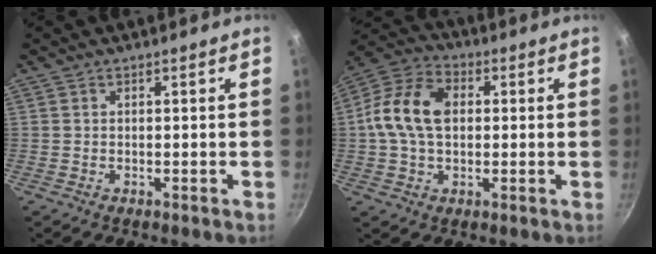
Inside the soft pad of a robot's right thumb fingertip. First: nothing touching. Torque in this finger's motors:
{"motor_torque": [0.51, 0.51, 0.23, -0.10, 0.16]}